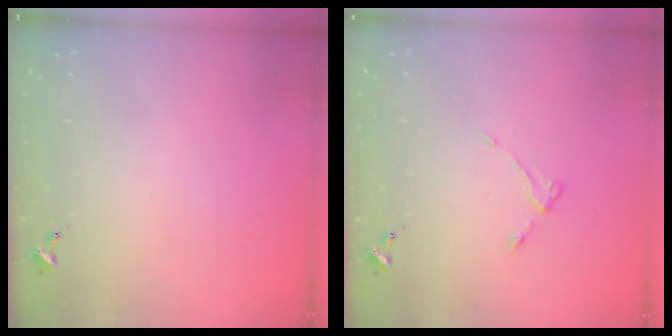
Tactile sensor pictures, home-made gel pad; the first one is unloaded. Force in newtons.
{"total": 4.7, "press": 4.7, "slide": 0.7}